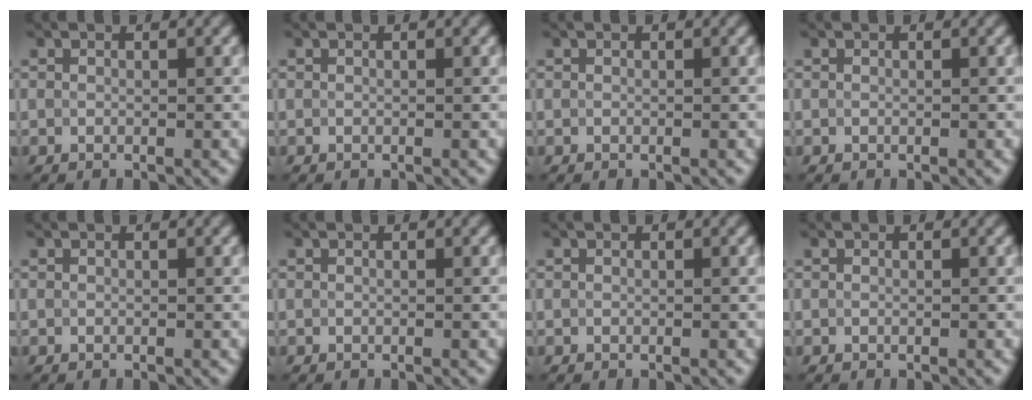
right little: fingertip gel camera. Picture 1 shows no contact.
{"total": 0.0}
{"total": 0.0}
{"total": 0.0}
{"total": 0.0}
{"total": 0.0}
{"total": 0.0}
{"total": 0.0}